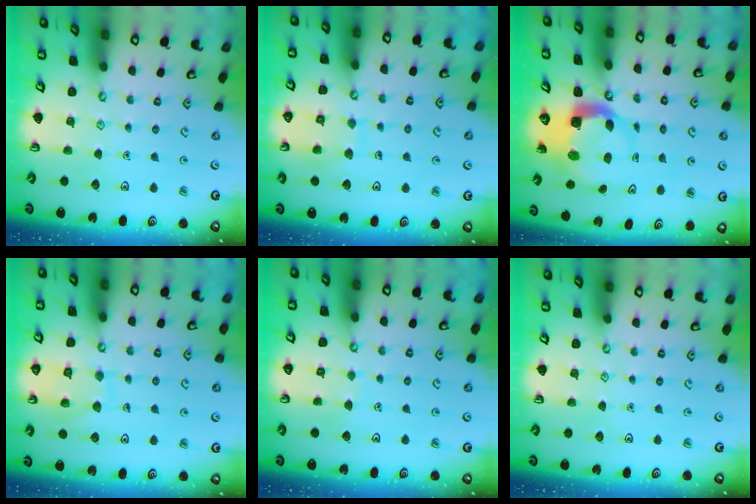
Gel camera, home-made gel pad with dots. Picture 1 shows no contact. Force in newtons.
{"total": 8.1, "press": 8.1, "slide": 0.7}
{"total": 5.7, "press": 5.7, "slide": 0.8}
{"total": 10.0, "press": 10.0, "slide": 0.8}
{"total": 3.0, "press": 3.0, "slide": 0.2}
{"total": 0.0}